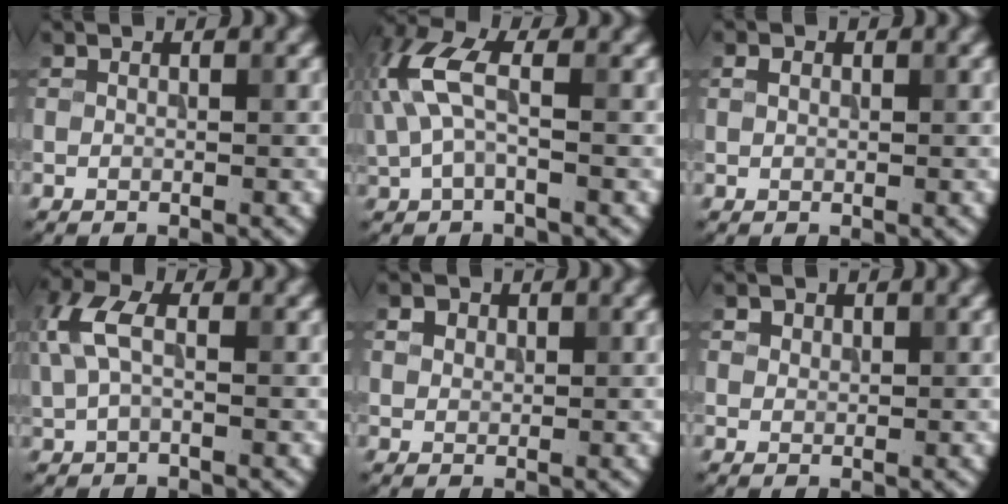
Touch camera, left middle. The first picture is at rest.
{"total": 5.2, "force": [0.8, 2.6, 4.4], "torque": [-0.112, 0.015, 0.009]}
{"total": 0.9, "force": [0.3, 0.7, 0.5], "torque": [-0.009, 0.001, 0.003]}
{"total": 4.3, "force": [0.8, 2.5, 3.5], "torque": [-0.092, 0.013, 0.011]}
{"total": 2.2, "force": [1.3, 1.6, 0.9], "torque": [-0.024, 0.003, 0.020]}
{"total": 2.1, "force": [1.4, 1.4, 0.7], "torque": [-0.019, 0.000, 0.023]}